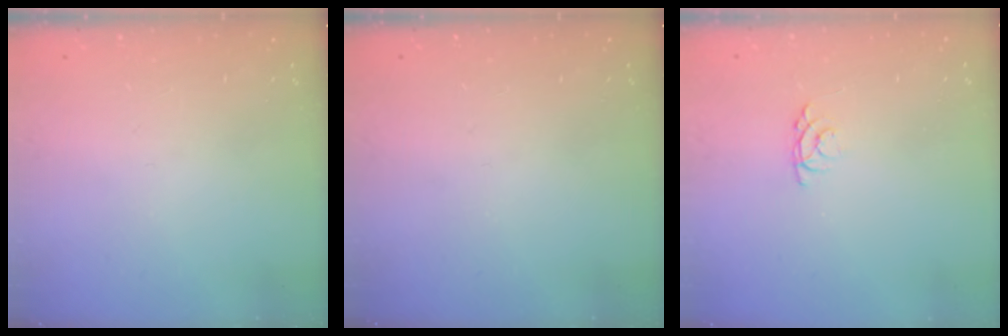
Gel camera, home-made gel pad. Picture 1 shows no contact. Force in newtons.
{"total": 0.0}
{"total": 3.4, "press": 3.3, "slide": 0.5}